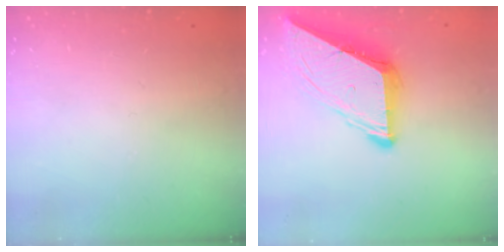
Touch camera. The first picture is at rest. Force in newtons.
{"total": 10.6, "press": 10.5, "slide": 1.3}